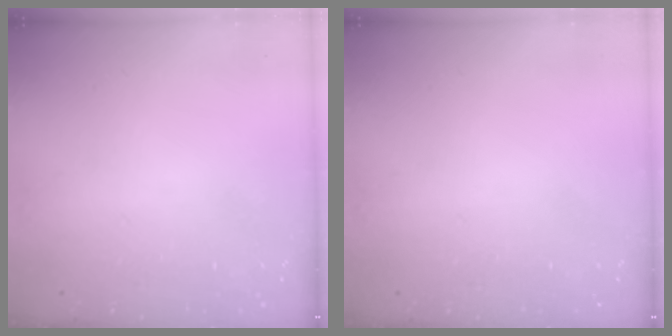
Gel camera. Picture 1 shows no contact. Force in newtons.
{"total": 0.0}